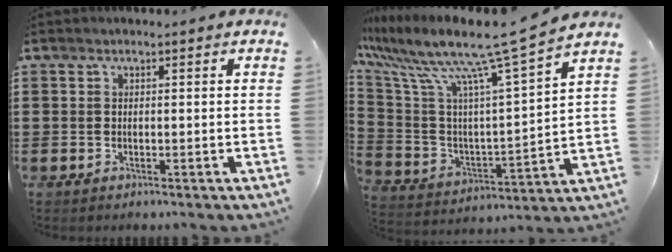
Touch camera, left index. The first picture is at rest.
{"total": 12.7, "force": [9.8, 0.0, 8.0], "torque": [-0.180, -0.073, 0.153]}